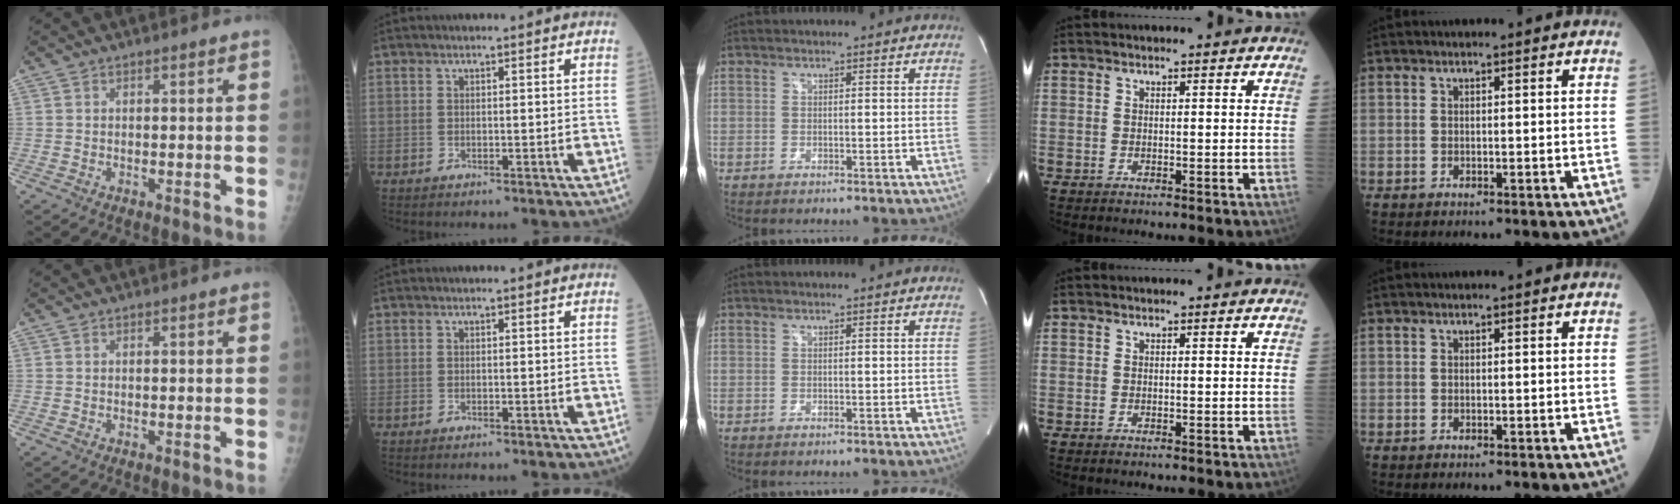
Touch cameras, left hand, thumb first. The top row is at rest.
{}